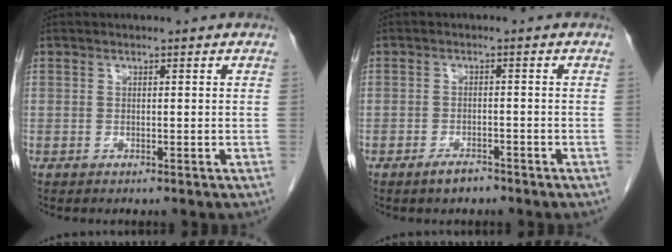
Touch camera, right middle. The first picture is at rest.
{"total": 2.3, "force": [-1.8, 0.8, 1.2], "torque": [-0.029, -0.002, -0.028]}